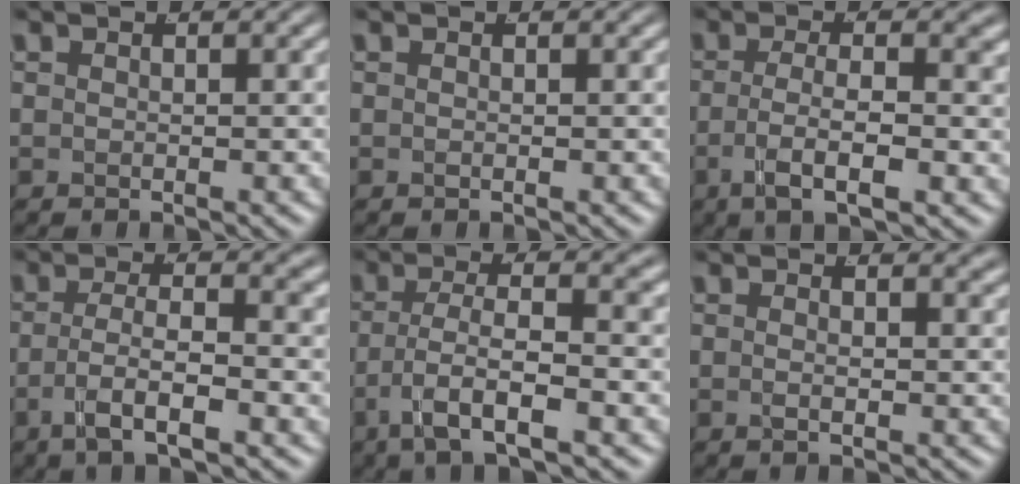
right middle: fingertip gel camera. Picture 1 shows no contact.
{"total": 0.0}
{"total": 5.0, "force": [-1.4, 1.3, 4.7], "torque": [-0.076, -0.017, -0.018]}
{"total": 4.6, "force": [-1.7, 1.1, 4.2], "torque": [-0.076, -0.017, -0.023]}
{"total": 5.7, "force": [-1.7, 1.6, 5.2], "torque": [-0.096, -0.018, -0.018]}
{"total": 1.4, "force": [1.0, 0.0, 1.0], "torque": [-0.021, -0.007, 0.016]}